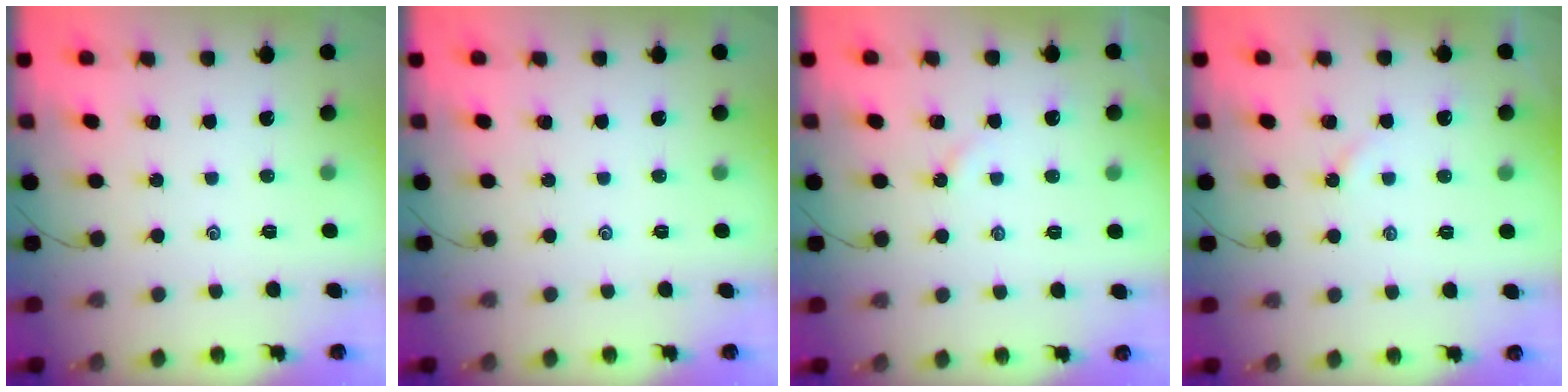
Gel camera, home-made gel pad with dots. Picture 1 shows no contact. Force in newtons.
{"total": 0.0}
{"total": 2.7, "press": 2.7, "slide": 0.5}
{"total": 2.7, "press": 2.7, "slide": 0.5}